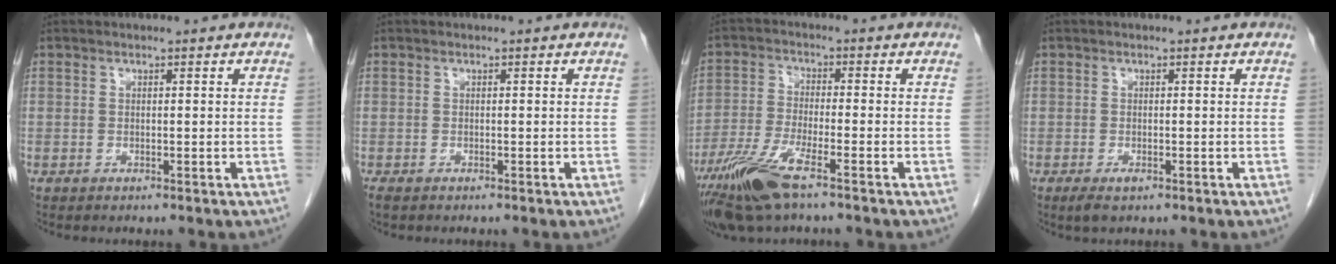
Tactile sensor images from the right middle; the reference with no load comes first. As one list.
[{"total": 0.9, "force": [-0.7, 0.3, 0.4], "torque": [-0.013, -0.003, -0.011]}, {"total": 9.4, "force": [-6.1, 1.2, 7.1], "torque": [-0.156, -0.021, -0.115]}, {"total": 1.8, "force": [-1.0, 0.7, 1.4], "torque": [-0.028, -0.003, -0.013]}]